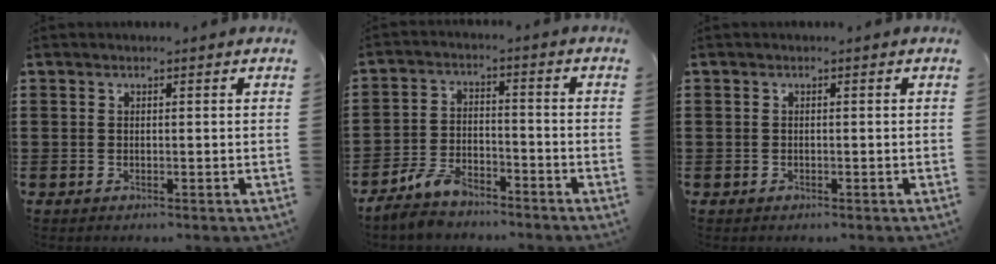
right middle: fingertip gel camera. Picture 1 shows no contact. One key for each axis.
{"total": 5.7, "fx": -5.1, "fy": 1.8, "fz": 1.8, "tx": -0.049, "ty": 0.003, "tz": -0.105}
{"total": 0.6, "fx": -0.4, "fy": 0.5, "fz": 0.0, "tx": 0.001, "ty": 0.004, "tz": -0.009}